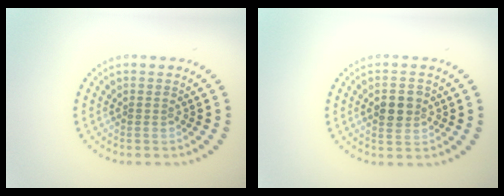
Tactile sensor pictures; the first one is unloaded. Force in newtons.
{"total": 2.9, "press": 2.9, "slide": 0.1}